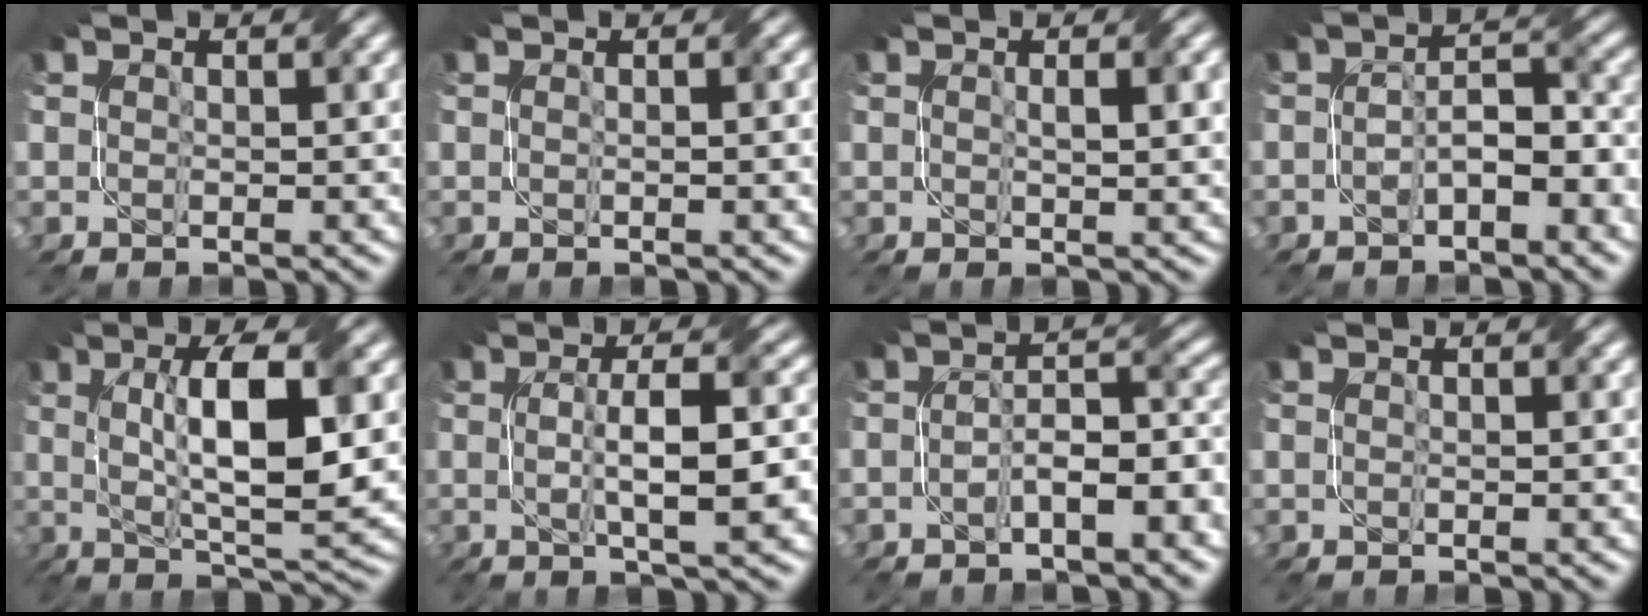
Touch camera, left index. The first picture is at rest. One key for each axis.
{"total": 1.4, "fx": 0.0, "fy": 0.1, "fz": 1.4, "tx": -0.021, "ty": 0.002, "tz": 0.000}
{"total": 2.5, "fx": 0.5, "fy": 0.6, "fz": 2.4, "tx": -0.039, "ty": 0.000, "tz": 0.009}
{"total": 3.8, "fx": -1.7, "fy": 1.4, "fz": 3.2, "tx": -0.059, "ty": 0.010, "tz": -0.032}
{"total": 10.3, "fx": 1.7, "fy": 2.8, "fz": 9.7, "tx": -0.155, "ty": 0.002, "tz": 0.033}
{"total": 7.1, "fx": -0.2, "fy": 1.5, "fz": 7.0, "tx": -0.103, "ty": 0.007, "tz": -0.001}
{"total": 4.7, "fx": -2.1, "fy": 1.3, "fz": 3.9, "tx": -0.067, "ty": 0.013, "tz": -0.040}
{"total": 0.0}